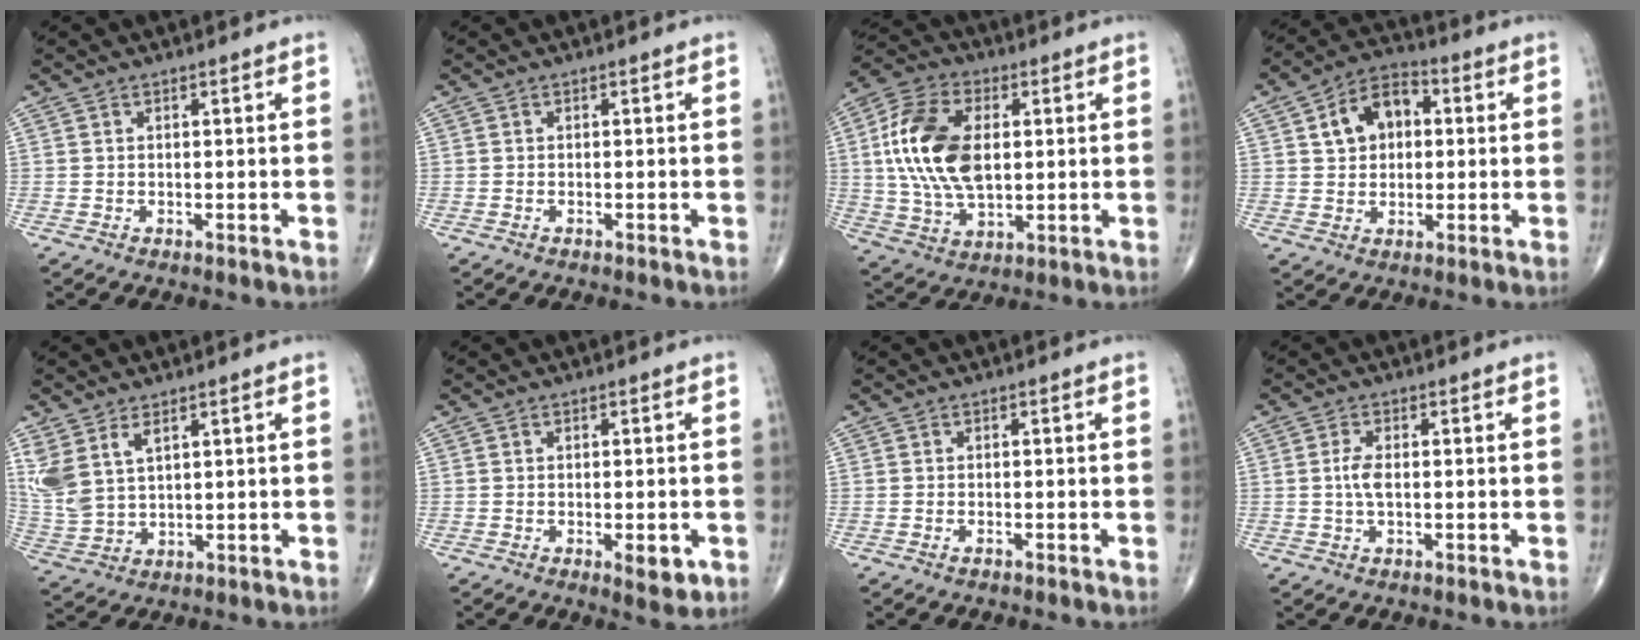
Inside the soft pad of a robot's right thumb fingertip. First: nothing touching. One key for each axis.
{"total": 0.0}
{"total": 17.5, "fx": 2.2, "fy": 10.3, "fz": 14.0, "tx": -0.270, "ty": 0.002, "tz": 0.040}
{"total": 9.9, "fx": 2.1, "fy": 7.1, "fz": 6.6, "tx": -0.088, "ty": 0.015, "tz": 0.027}
{"total": 9.2, "fx": 4.3, "fy": 5.0, "fz": 6.3, "tx": -0.143, "ty": -0.011, "tz": 0.103}
{"total": 4.1, "fx": -1.3, "fy": 1.6, "fz": 3.6, "tx": -0.038, "ty": -0.006, "tz": -0.012}
{"total": 0.6, "fx": -0.4, "fy": 0.1, "fz": 0.4, "tx": -0.010, "ty": 0.004, "tz": -0.007}
{"total": 3.0, "fx": 0.0, "fy": 1.3, "fz": 2.7, "tx": -0.060, "ty": 0.002, "tz": -0.003}